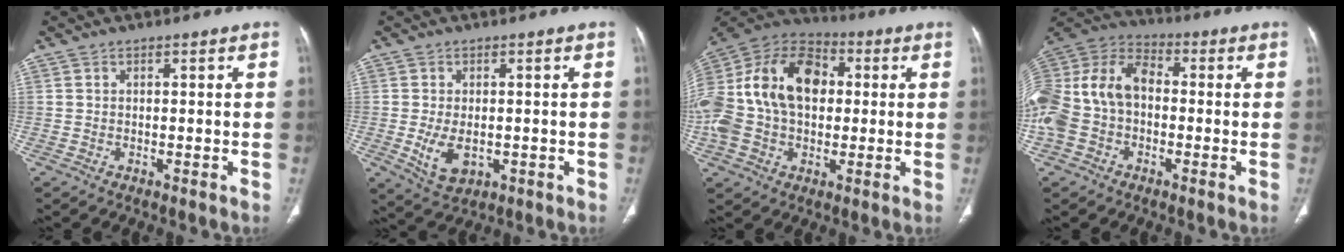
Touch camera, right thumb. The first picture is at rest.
{"total": 6.1, "force": [-1.1, 3.8, 4.7], "torque": [-0.081, -0.009, -0.007]}
{"total": 23.6, "force": [2.3, 15.7, 17.4], "torque": [-0.343, 0.030, 0.037]}
{"total": 18.8, "force": [-1.2, 13.3, 13.2], "torque": [-0.292, 0.042, -0.026]}